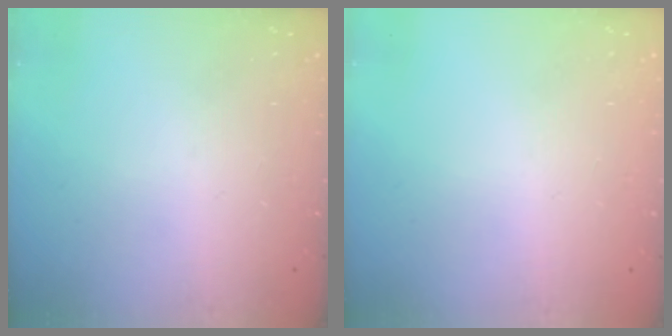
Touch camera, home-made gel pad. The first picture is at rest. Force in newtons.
{"total": 2.4, "press": 2.4, "slide": 0.2}